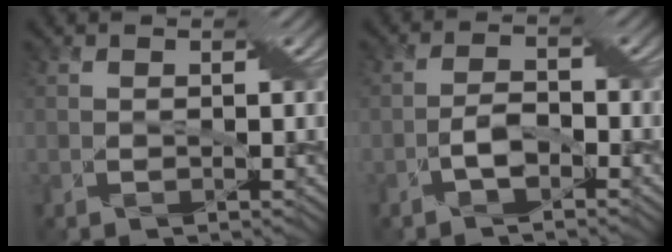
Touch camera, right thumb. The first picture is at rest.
{"total": 2.6, "force": [-1.7, 0.6, 1.9], "torque": [-0.044, 0.008, -0.034]}